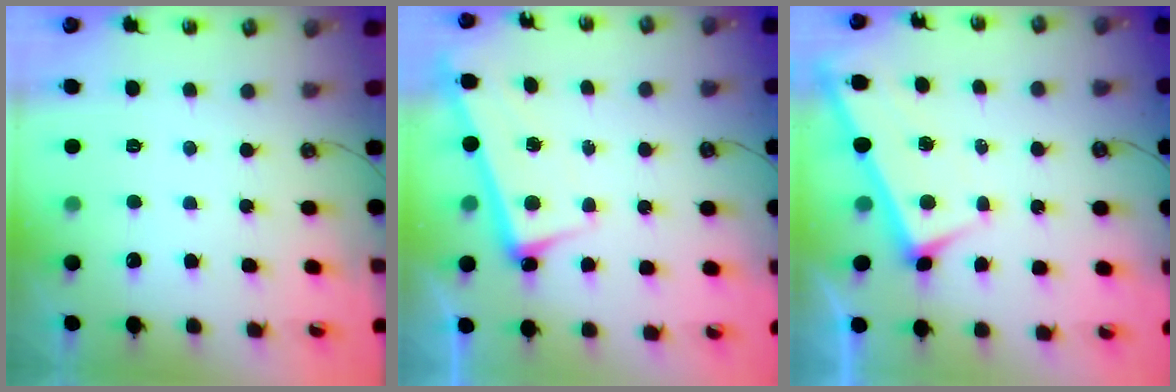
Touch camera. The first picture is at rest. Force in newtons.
{"total": 2.5, "press": 2.5, "slide": 0.7}
{"total": 2.5, "press": 2.5, "slide": 0.3}